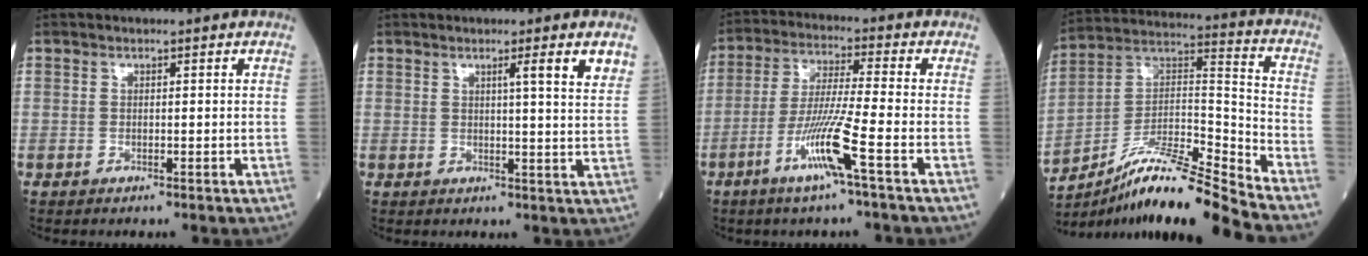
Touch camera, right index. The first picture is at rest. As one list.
[{"total": 5.1, "force": [2.9, -0.7, 4.1], "torque": [-0.055, -0.011, 0.034]}, {"total": 9.5, "force": [-4.5, -1.2, 8.3], "torque": [-0.163, -0.014, -0.092]}, {"total": 16.8, "force": [-14.1, -1.1, 9.1], "torque": [-0.154, 0.023, -0.248]}]